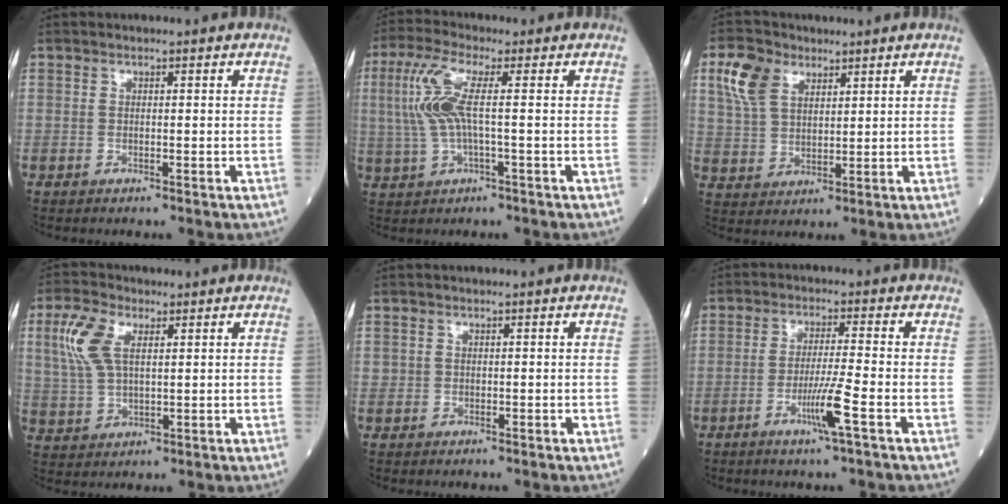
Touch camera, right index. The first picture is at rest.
{"total": 7.6, "force": [0.9, 1.4, 7.4], "torque": [-0.181, 0.016, 0.016]}
{"total": 7.5, "force": [3.9, 4.5, 4.5], "torque": [-0.109, 0.019, 0.083]}
{"total": 7.6, "force": [2.6, 3.5, 6.2], "torque": [-0.154, 0.017, 0.055]}
{"total": 0.6, "force": [0.1, 0.6, 0.1], "torque": [0.005, 0.003, 0.000]}
{"total": 5.9, "force": [-2.5, -0.8, 5.2], "torque": [-0.100, -0.012, -0.049]}